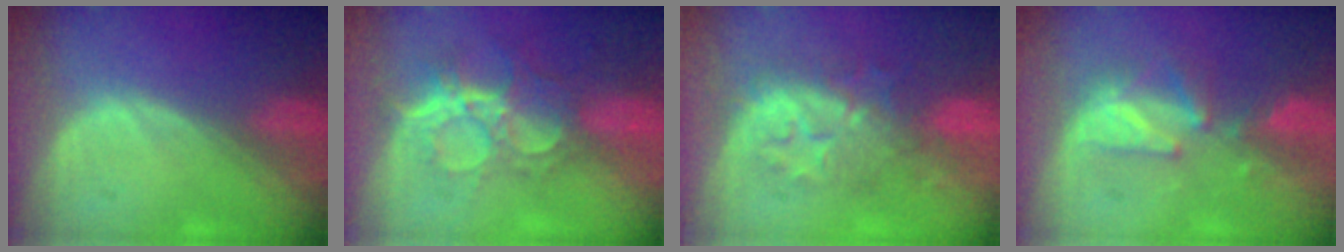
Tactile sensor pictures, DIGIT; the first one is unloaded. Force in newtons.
{"total": 9.4, "press": 8.0, "slide": 5.0}
{"total": 8.2, "press": 8.1, "slide": 1.1}
{"total": 5.4, "press": 5.3, "slide": 0.7}